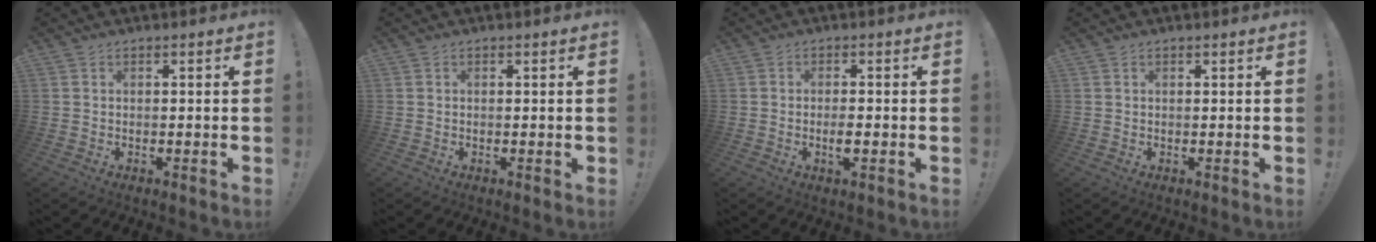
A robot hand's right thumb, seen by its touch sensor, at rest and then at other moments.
{"total": 0.6, "force": [-0.1, 0.3, 0.5], "torque": [-0.009, 0.002, -0.002]}
{"total": 3.4, "force": [-1.3, 0.9, 3.0], "torque": [-0.055, 0.001, -0.025]}
{"total": 0.0}